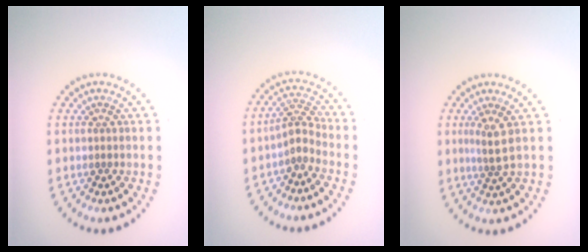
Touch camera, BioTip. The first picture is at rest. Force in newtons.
{"total": 2.0, "press": 1.3, "slide": 1.6}
{"total": 2.0, "press": 1.3, "slide": 1.5}